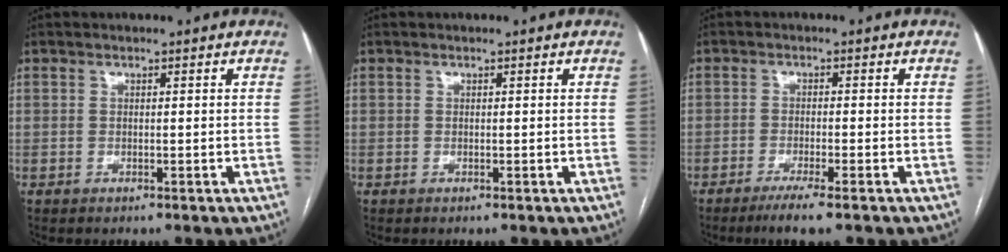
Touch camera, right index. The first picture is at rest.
{"total": 0.0}
{"total": 4.6, "force": [-3.2, -0.1, 3.3], "torque": [-0.059, -0.011, -0.056]}